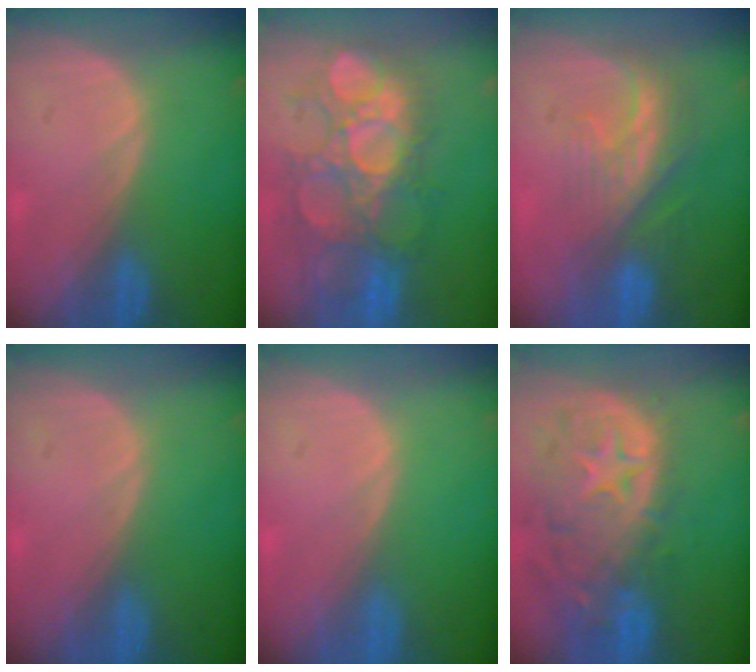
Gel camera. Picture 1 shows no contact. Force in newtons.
{"total": 11.2, "press": 10.8, "slide": 3.1}
{"total": 8.3, "press": 7.2, "slide": 4.0}
{"total": 0.0}
{"total": 0.0}
{"total": 13.7, "press": 11.3, "slide": 7.8}